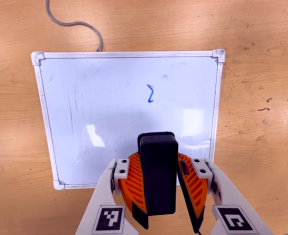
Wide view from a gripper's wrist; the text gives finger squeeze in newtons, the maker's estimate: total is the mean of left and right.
{"total": 8.1, "left": 8.6, "right": 7.6}